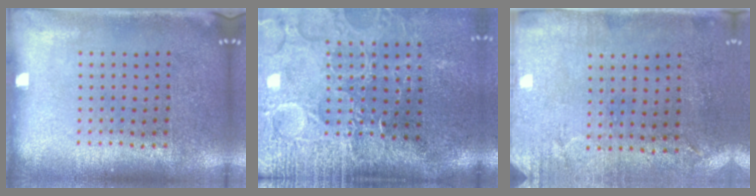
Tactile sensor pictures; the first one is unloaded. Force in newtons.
{"total": 4.4, "press": 3.8, "slide": 2.2}
{"total": 2.9, "press": 2.4, "slide": 1.7}